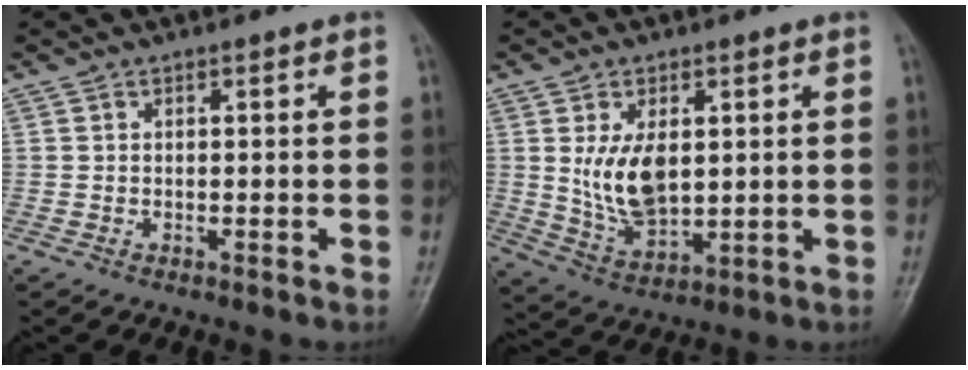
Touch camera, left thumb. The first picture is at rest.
{"total": 10.1, "force": [1.6, 6.0, 8.0], "torque": [-0.131, -0.015, 0.045]}